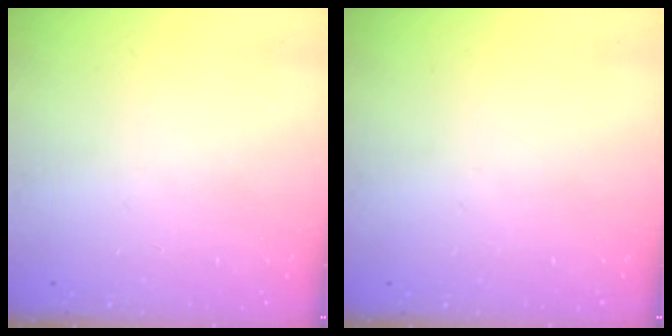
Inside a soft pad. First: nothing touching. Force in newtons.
{"total": 0.0}